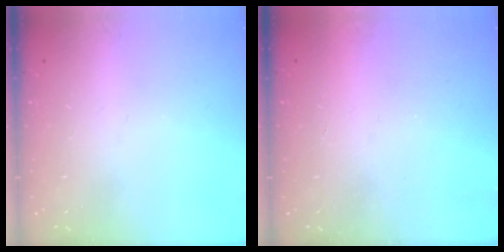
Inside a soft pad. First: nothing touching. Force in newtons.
{"total": 1.6, "press": 1.6, "slide": 0.1}